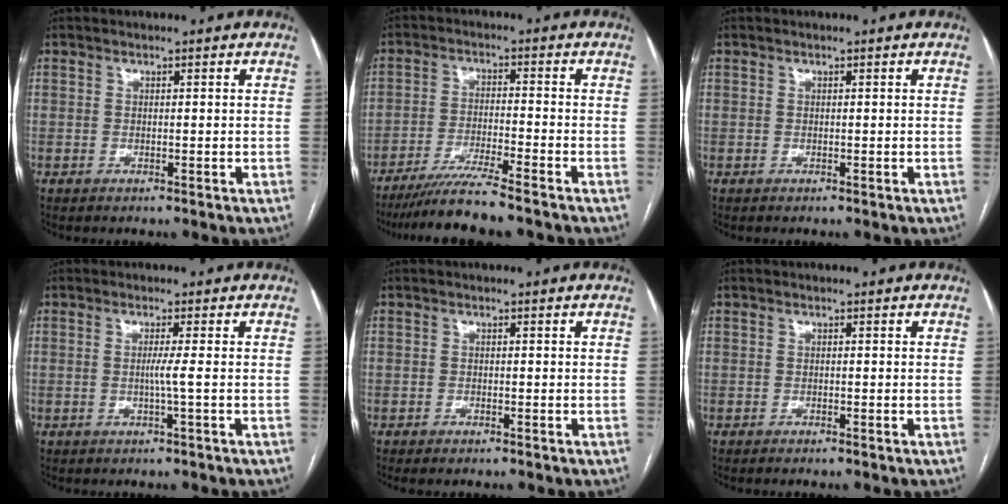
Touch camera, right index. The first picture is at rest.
{"total": 8.1, "force": [-6.9, -1.1, 4.2], "torque": [-0.067, -0.030, -0.119]}
{"total": 0.0}
{"total": 1.9, "force": [-0.3, -0.8, 1.7], "torque": [-0.029, 0.000, -0.007]}
{"total": 0.7, "force": [-0.6, 0.2, 0.4], "torque": [-0.009, -0.002, -0.006]}
{"total": 0.6, "force": [-0.5, -0.1, 0.3], "torque": [-0.006, 0.000, -0.009]}